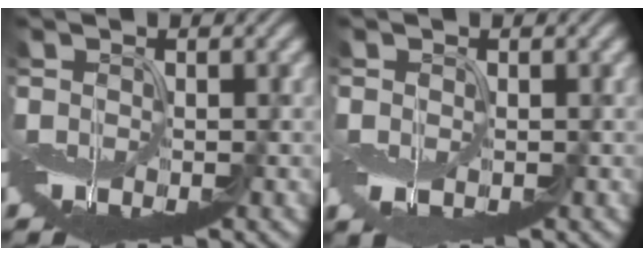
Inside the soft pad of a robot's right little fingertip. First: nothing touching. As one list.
[{"total": 1.1, "force": [-0.2, 0.9, 0.7], "torque": [-0.024, -0.006, 0.001]}]